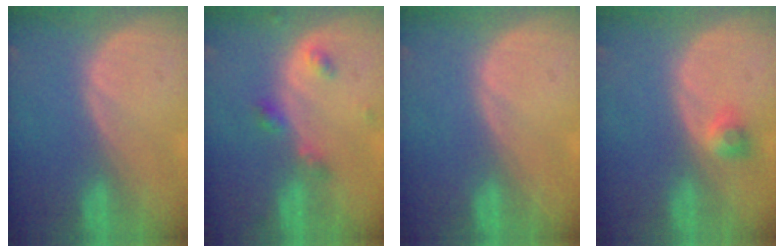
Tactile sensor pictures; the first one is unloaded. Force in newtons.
{"total": 3.5, "press": 3.5, "slide": 0.5}
{"total": 0.0}
{"total": 2.4, "press": 2.0, "slide": 1.3}